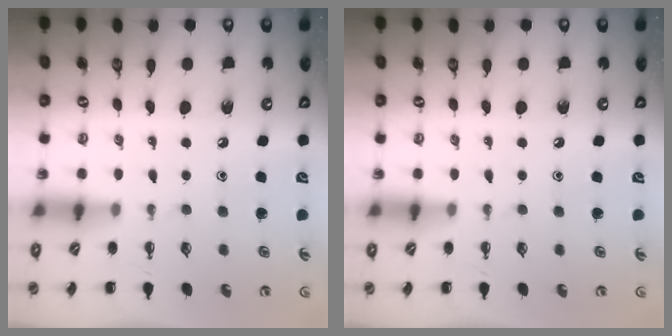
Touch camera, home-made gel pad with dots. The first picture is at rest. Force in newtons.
{"total": 0.0}